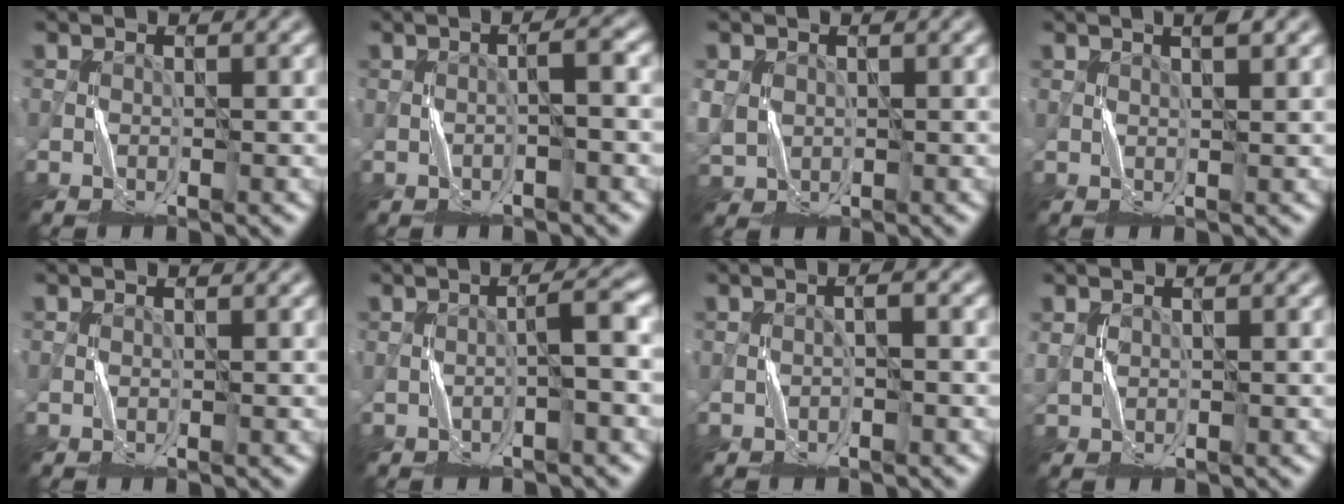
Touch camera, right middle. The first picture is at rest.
{"total": 1.8, "force": [-0.3, 0.2, 1.8], "torque": [-0.026, 0.007, -0.005]}
{"total": 2.3, "force": [0.4, 2.1, 0.9], "torque": [-0.034, -0.002, 0.012]}
{"total": 1.8, "force": [1.2, 0.3, 1.3], "torque": [-0.016, 0.002, 0.018]}
{"total": 0.0}
{"total": 2.4, "force": [-0.3, 0.1, 2.4], "torque": [-0.038, 0.012, -0.007]}
{"total": 1.6, "force": [0.1, 0.6, 1.5], "torque": [-0.015, 0.001, -0.002]}
{"total": 0.8, "force": [0.5, 0.6, 0.3], "torque": [-0.010, 0.000, 0.014]}